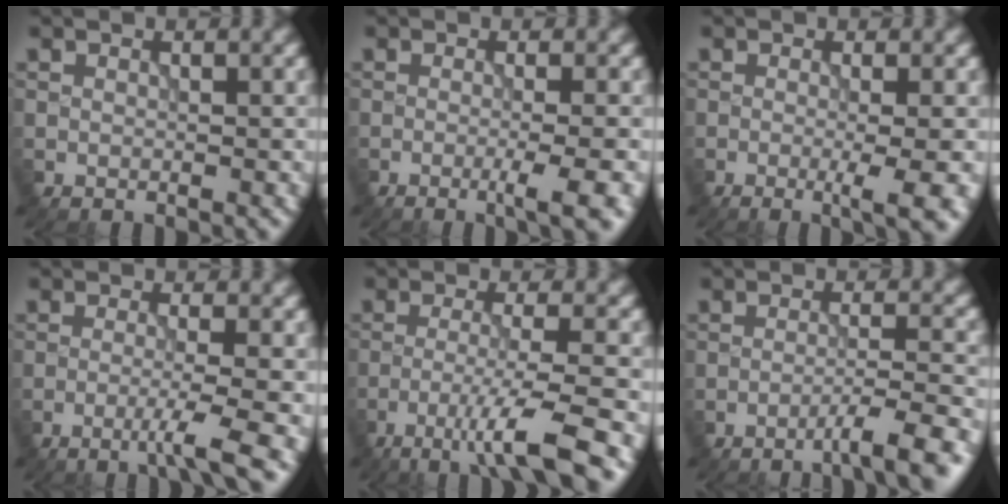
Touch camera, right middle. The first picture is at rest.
{"total": 4.1, "force": [-1.6, 0.8, 3.7], "torque": [-0.051, 0.001, -0.029]}
{"total": 4.4, "force": [-1.1, 1.1, 4.2], "torque": [-0.058, -0.006, -0.016]}
{"total": 3.6, "force": [-1.4, 0.3, 3.2], "torque": [-0.054, 0.005, -0.036]}
{"total": 6.2, "force": [-3.5, 0.5, 5.1], "torque": [-0.085, 0.003, -0.066]}
{"total": 4.9, "force": [-3.0, 0.6, 3.8], "torque": [-0.049, 0.011, -0.056]}